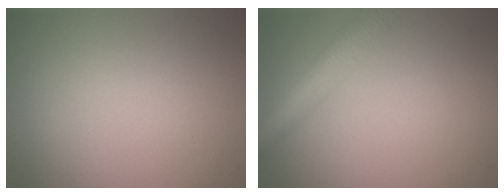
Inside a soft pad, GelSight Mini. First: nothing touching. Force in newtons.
{"total": 5.3, "press": 5.3, "slide": 0.1}